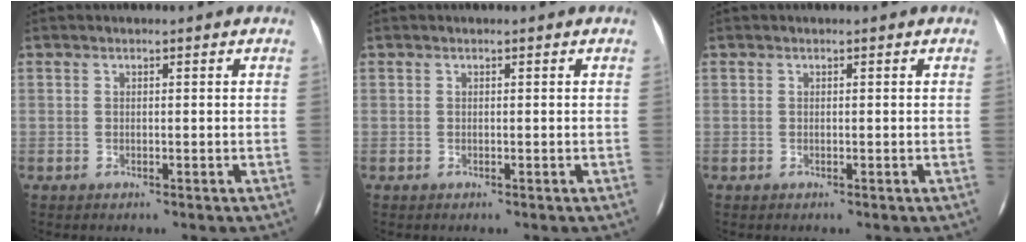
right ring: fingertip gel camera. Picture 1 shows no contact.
{"total": 0.0}
{"total": 0.0}